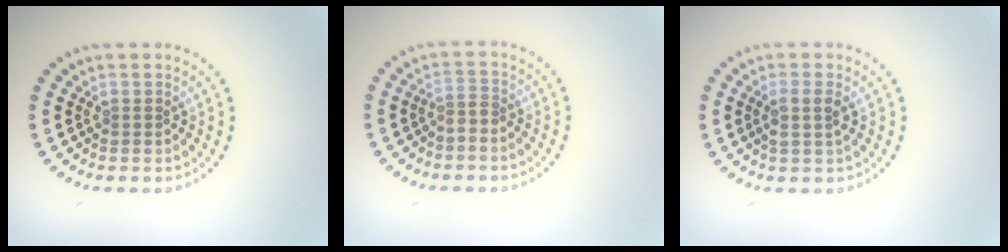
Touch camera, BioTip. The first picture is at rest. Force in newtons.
{"total": 1.0, "press": 0.6, "slide": 0.8}
{"total": 1.9, "press": 1.7, "slide": 0.8}